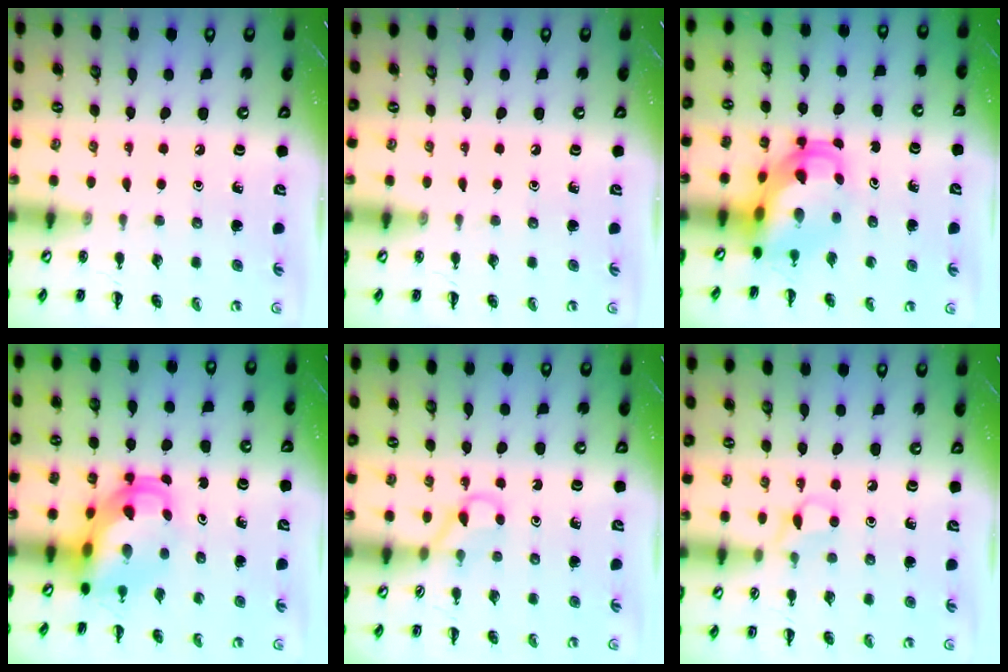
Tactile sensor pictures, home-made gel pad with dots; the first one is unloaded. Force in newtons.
{"total": 0.0}
{"total": 5.4, "press": 5.2, "slide": 1.5}
{"total": 5.4, "press": 5.2, "slide": 1.5}
{"total": 2.6, "press": 2.5, "slide": 0.9}
{"total": 4.2, "press": 4.0, "slide": 1.0}